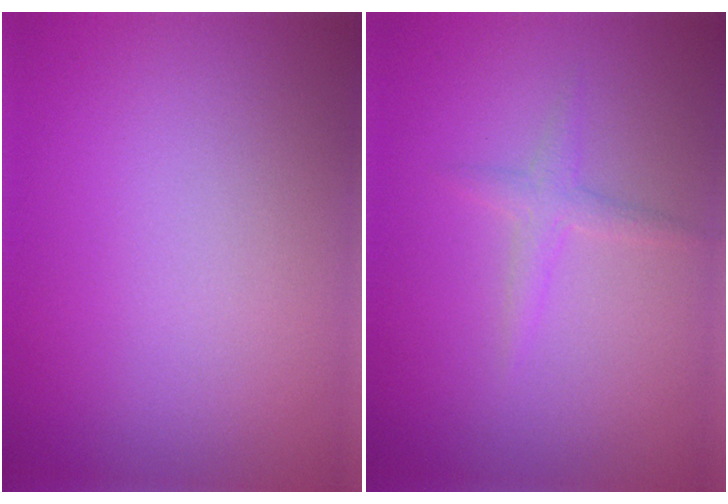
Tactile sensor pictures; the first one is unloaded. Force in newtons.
{"total": 1.4, "press": 1.4, "slide": 0.1}